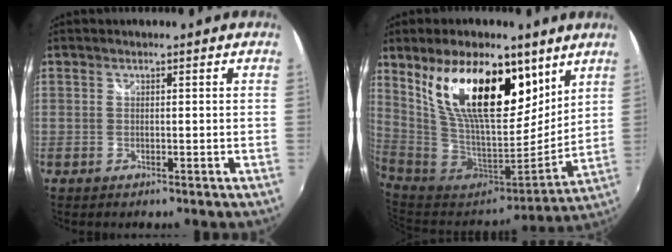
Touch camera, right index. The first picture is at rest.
{"total": 21.3, "force": [10.6, 9.5, 15.9], "torque": [-0.285, 0.012, 0.195]}